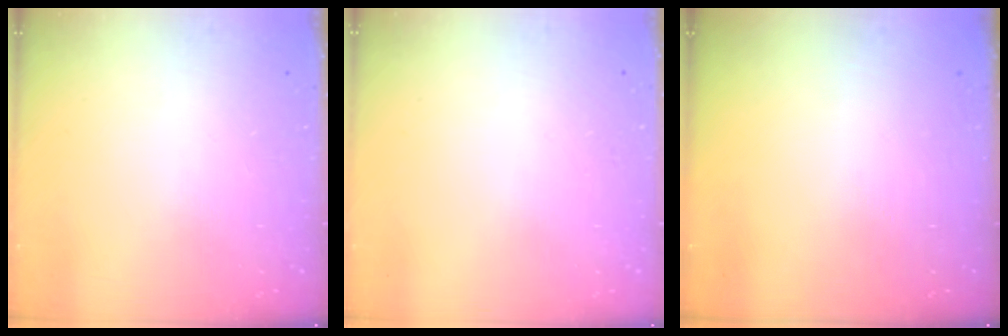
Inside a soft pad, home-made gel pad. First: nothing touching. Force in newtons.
{"total": 2.7, "press": 2.7, "slide": 0.2}
{"total": 0.0}